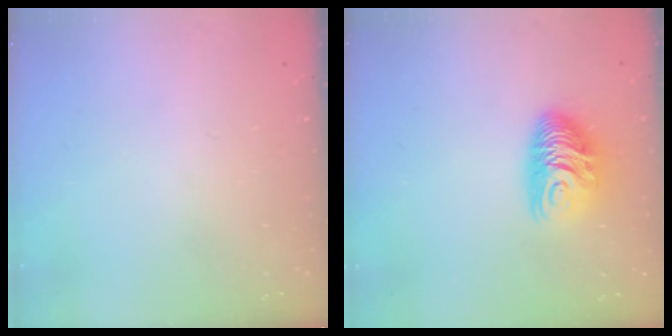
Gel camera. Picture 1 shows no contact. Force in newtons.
{"total": 9.8, "press": 9.8, "slide": 0.4}